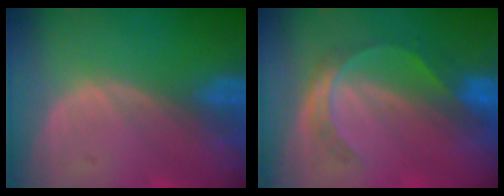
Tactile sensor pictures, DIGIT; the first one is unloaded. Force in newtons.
{"total": 5.1, "press": 4.9, "slide": 1.4}